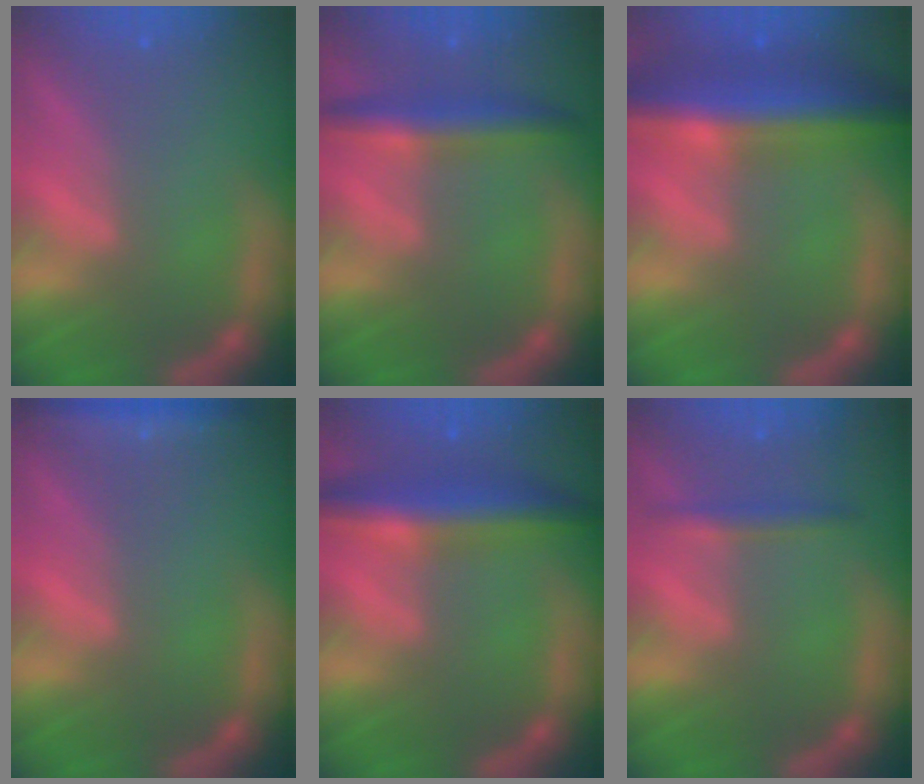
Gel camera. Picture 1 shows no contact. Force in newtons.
{"total": 4.4}
{"total": 10.0}
{"total": 2.4}
{"total": 6.5}
{"total": 1.9}